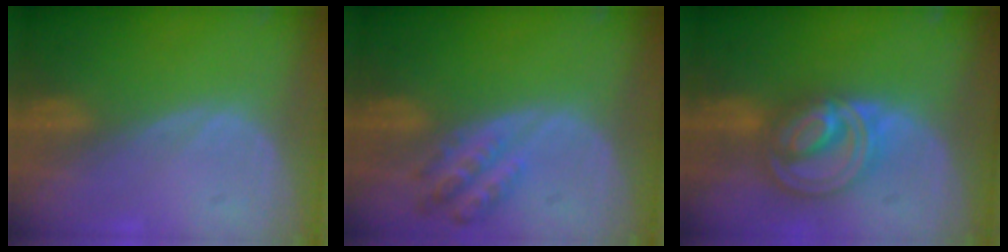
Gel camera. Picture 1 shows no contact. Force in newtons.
{"total": 5.1, "press": 4.8, "slide": 1.6}
{"total": 8.7, "press": 7.3, "slide": 4.6}